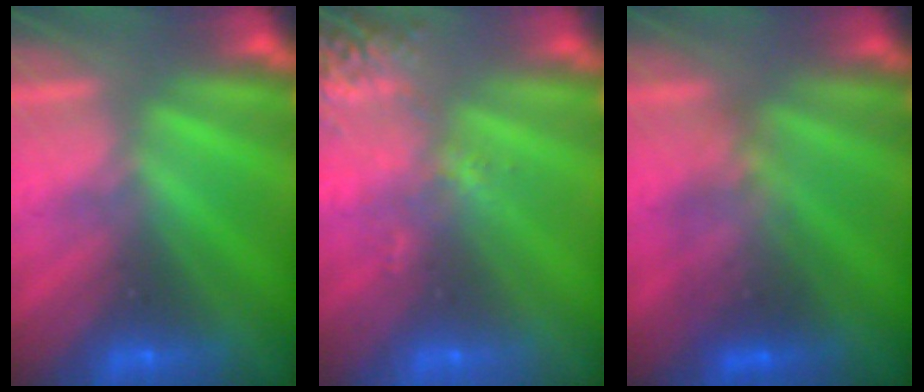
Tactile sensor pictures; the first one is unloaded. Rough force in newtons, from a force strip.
{"total": 2.6}
{"total": 2.4}